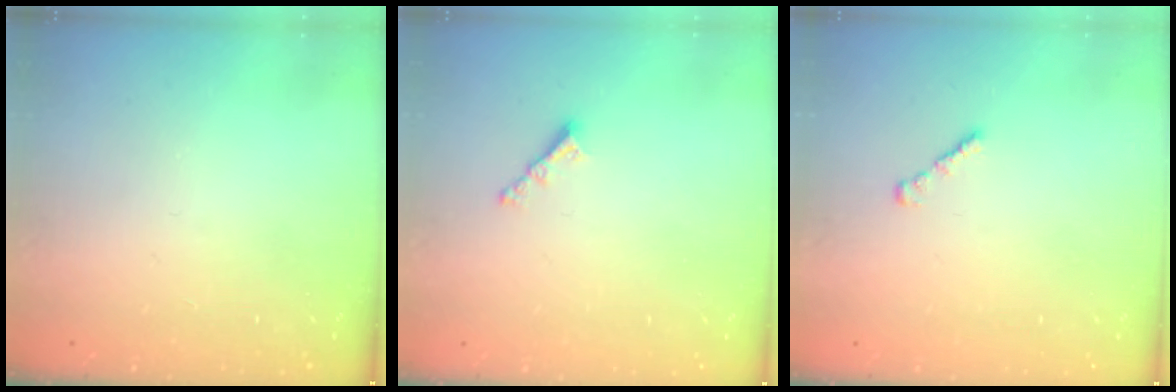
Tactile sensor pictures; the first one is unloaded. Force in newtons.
{"total": 3.6, "press": 3.6, "slide": 0.4}
{"total": 1.6, "press": 1.5, "slide": 0.5}